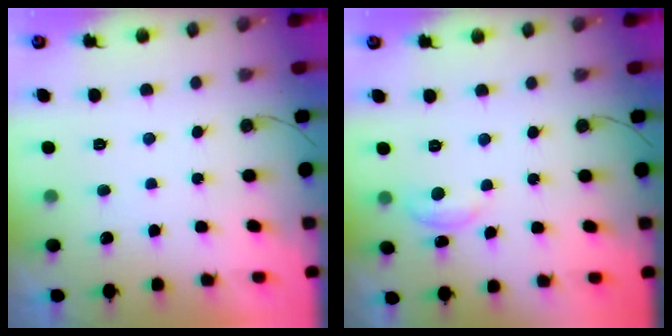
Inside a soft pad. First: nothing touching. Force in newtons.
{"total": 5.2, "press": 5.2, "slide": 0.6}